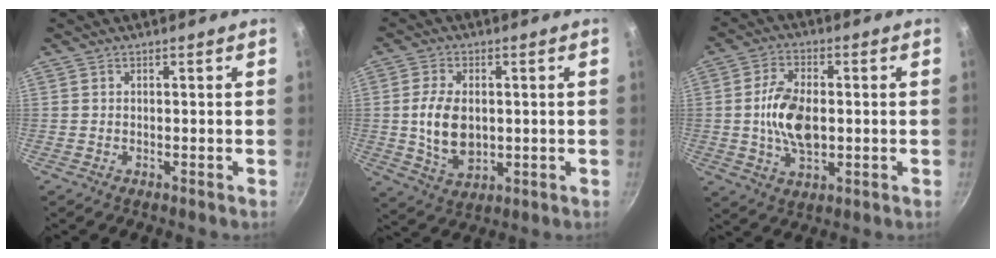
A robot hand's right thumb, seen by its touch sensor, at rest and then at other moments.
{"total": 9.8, "force": [0.3, 6.3, 7.5], "torque": [-0.132, -0.006, 0.013]}
{"total": 10.9, "force": [-0.2, 6.3, 8.9], "torque": [-0.158, 0.005, -0.005]}